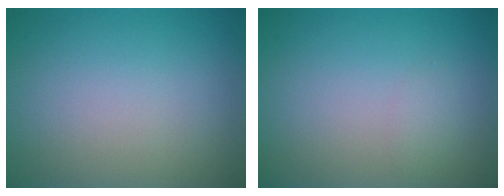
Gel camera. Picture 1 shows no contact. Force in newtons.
{"total": 0.8, "press": 0.8, "slide": 0.0}